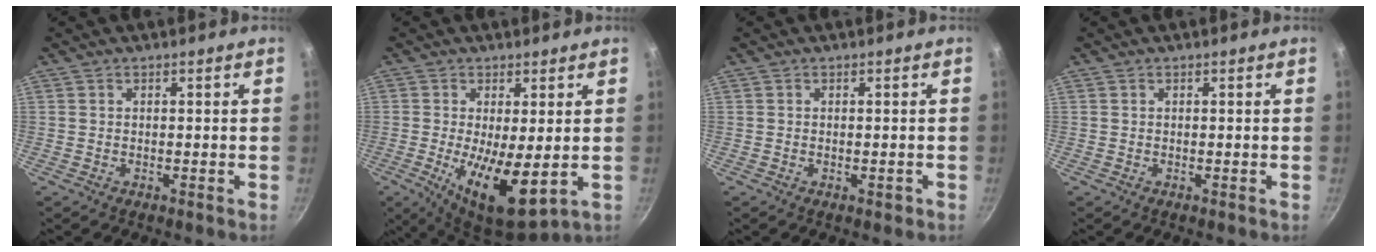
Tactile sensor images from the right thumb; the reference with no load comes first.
{"total": 12.0, "force": [-1.2, 4.1, 11.2], "torque": [-0.189, -0.017, -0.009]}
{"total": 1.2, "force": [-0.5, 0.5, 0.9], "torque": [-0.012, 0.002, -0.007]}
{"total": 0.0}